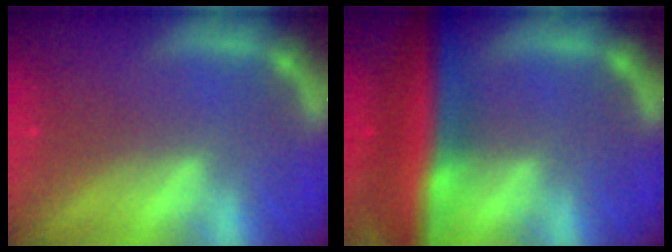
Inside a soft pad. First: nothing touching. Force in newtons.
{"total": 10.0}